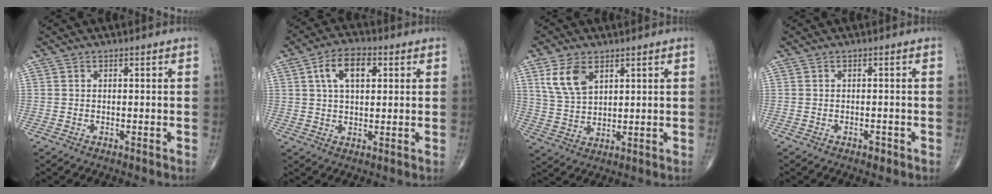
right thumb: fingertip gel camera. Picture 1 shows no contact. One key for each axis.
{"total": 8.4, "fx": 2.6, "fy": 4.6, "fz": 6.5, "tx": -0.104, "ty": 0.007, "tz": 0.041}
{"total": 8.0, "fx": 3.9, "fy": 4.6, "fz": 5.3, "tx": -0.095, "ty": -0.012, "tz": 0.084}
{"total": 1.1, "fx": -0.7, "fy": 0.5, "fz": 0.6, "tx": -0.009, "ty": 0.001, "tz": -0.010}